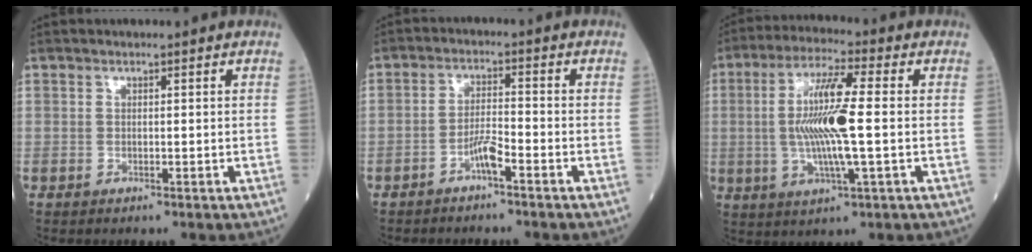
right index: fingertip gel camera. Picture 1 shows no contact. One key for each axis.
{"total": 3.2, "fx": -2.1, "fy": 0.1, "fz": 2.4, "tx": -0.050, "ty": 0.002, "tz": -0.040}
{"total": 11.6, "fx": -0.2, "fy": 0.8, "fz": 11.6, "tx": -0.228, "ty": 0.002, "tz": -0.008}